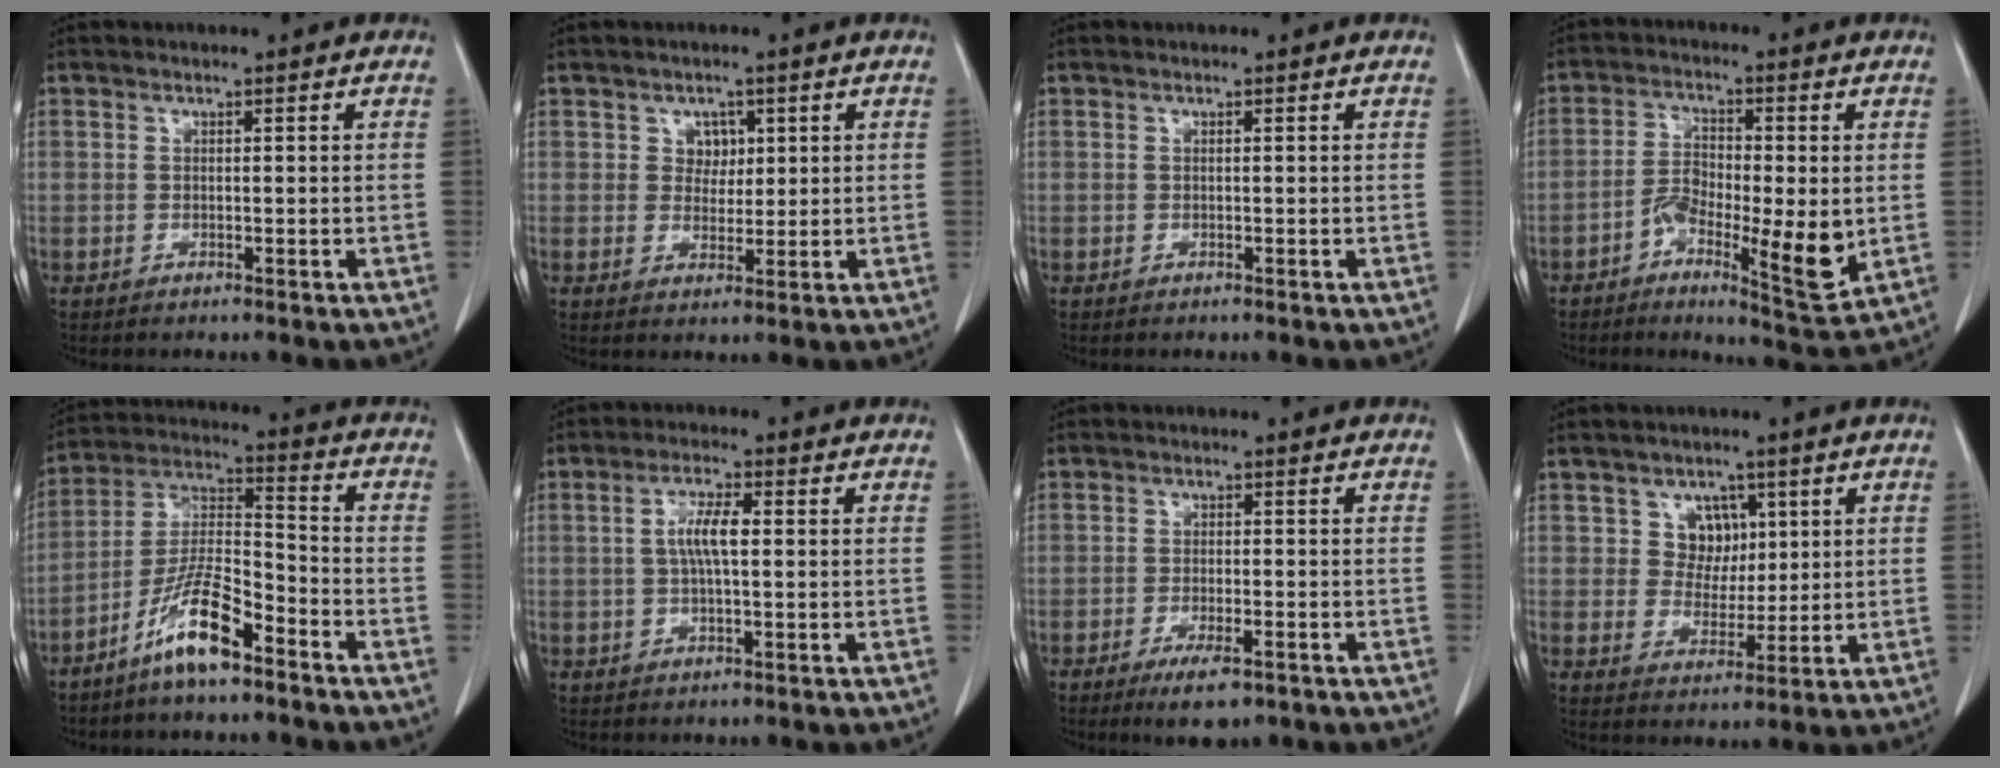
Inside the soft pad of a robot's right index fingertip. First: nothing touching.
{"total": 2.9, "force": [1.1, 2.4, 1.2], "torque": [-0.011, 0.002, 0.018]}
{"total": 0.0}
{"total": 10.5, "force": [-2.5, 2.9, 9.7], "torque": [-0.162, -0.005, -0.038]}
{"total": 10.7, "force": [-7.0, 1.9, 7.9], "torque": [-0.162, -0.006, -0.138]}
{"total": 4.8, "force": [0.5, 1.0, 4.7], "torque": [-0.094, 0.008, 0.007]}
{"total": 5.1, "force": [-3.2, 1.3, 3.8], "torque": [-0.066, -0.009, -0.045]}
{"total": 4.9, "force": [1.9, 4.2, 1.6], "torque": [-0.021, 0.007, 0.036]}